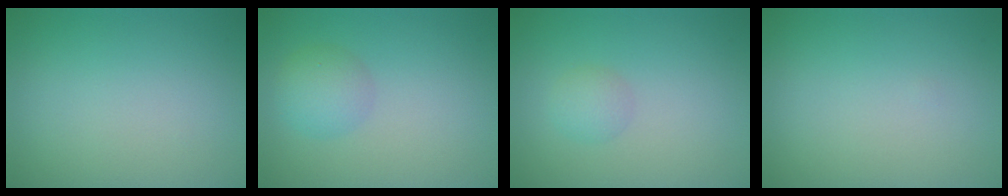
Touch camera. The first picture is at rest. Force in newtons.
{"total": 2.6, "press": 2.6, "slide": 0.0}
{"total": 1.4, "press": 1.4, "slide": 0.0}
{"total": 0.0}